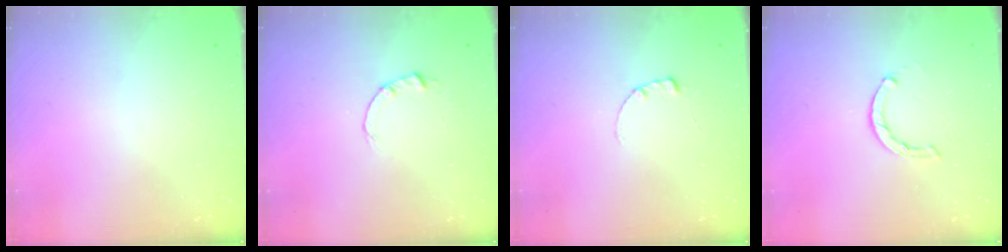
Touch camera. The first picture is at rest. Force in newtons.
{"total": 2.0, "press": 2.0, "slide": 0.3}
{"total": 0.6, "press": 0.6, "slide": 0.1}
{"total": 1.6, "press": 1.5, "slide": 0.4}